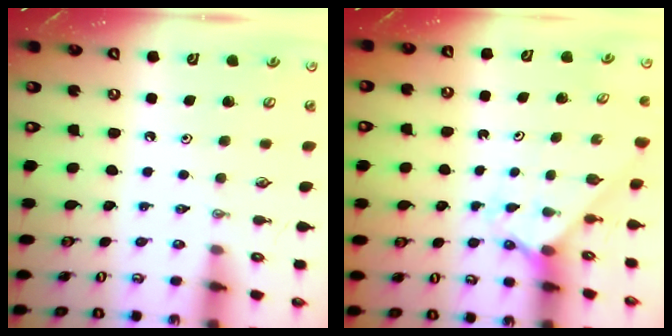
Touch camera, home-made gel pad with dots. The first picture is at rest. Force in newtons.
{"total": 2.1, "press": 2.1, "slide": 0.2}